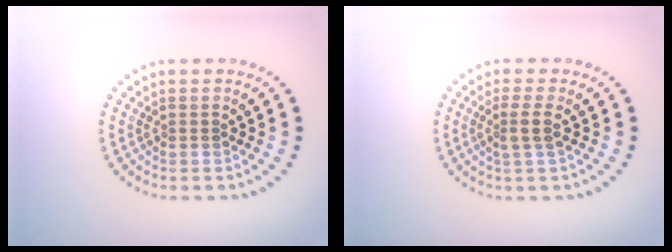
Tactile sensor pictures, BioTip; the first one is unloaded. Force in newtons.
{"total": 1.9, "press": 1.4, "slide": 1.2}